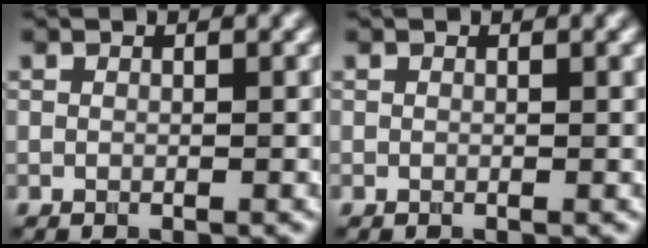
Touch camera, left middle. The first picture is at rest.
{"total": 0.0}